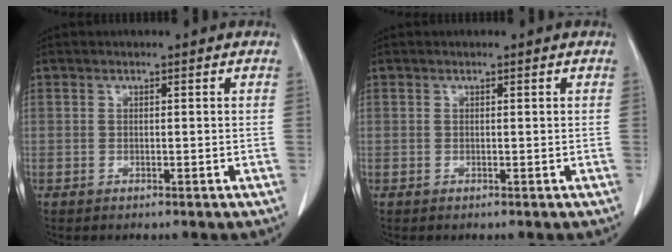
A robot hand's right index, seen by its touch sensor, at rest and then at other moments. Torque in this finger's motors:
{"motor_torque": [-0.13, -0.01, -0.04, -0.01]}